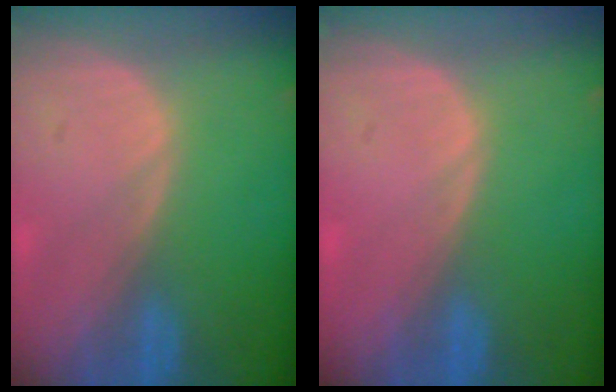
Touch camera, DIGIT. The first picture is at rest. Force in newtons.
{"total": 0.0}